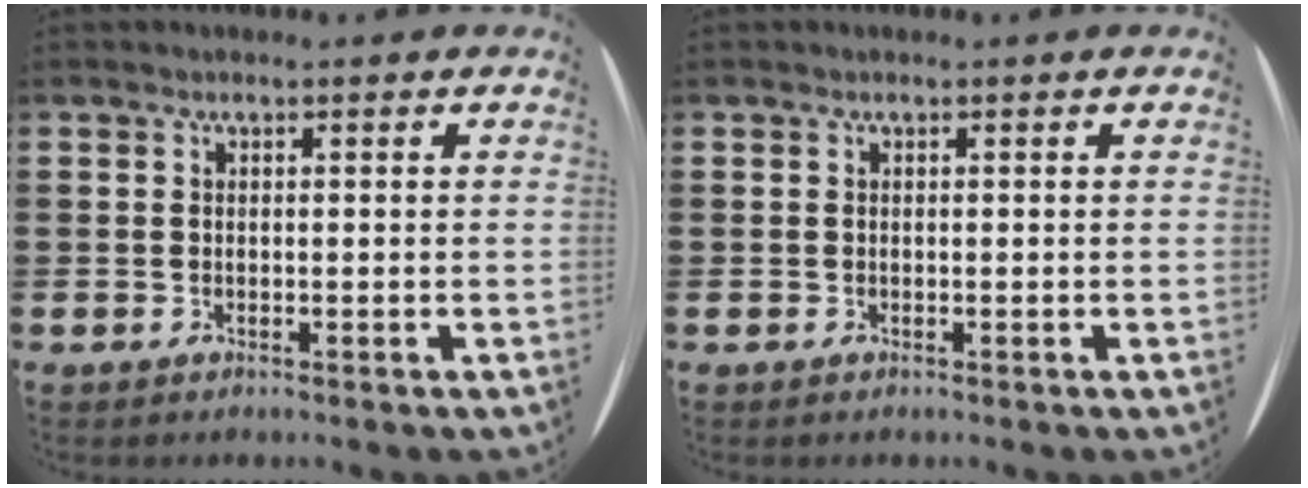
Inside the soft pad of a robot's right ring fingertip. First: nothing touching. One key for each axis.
{"total": 0.0}